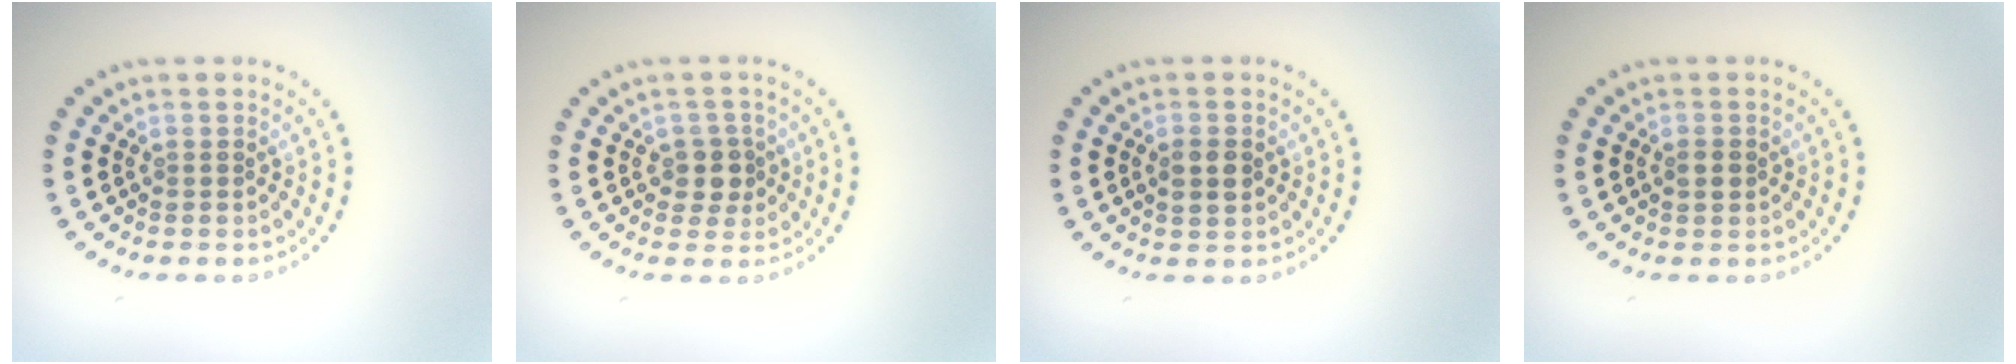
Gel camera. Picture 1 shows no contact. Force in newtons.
{"total": 2.2, "press": 2.0, "slide": 1.0}
{"total": 2.0, "press": 2.0, "slide": 0.1}
{"total": 1.4, "press": 1.4, "slide": 0.1}